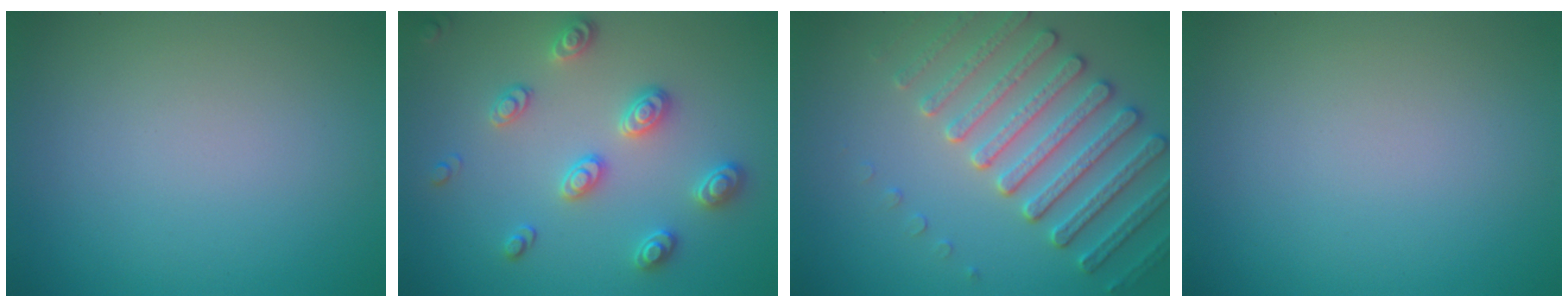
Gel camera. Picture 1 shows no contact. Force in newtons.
{"total": 3.0, "press": 2.9, "slide": 0.6}
{"total": 4.9, "press": 4.7, "slide": 1.3}
{"total": 0.0}